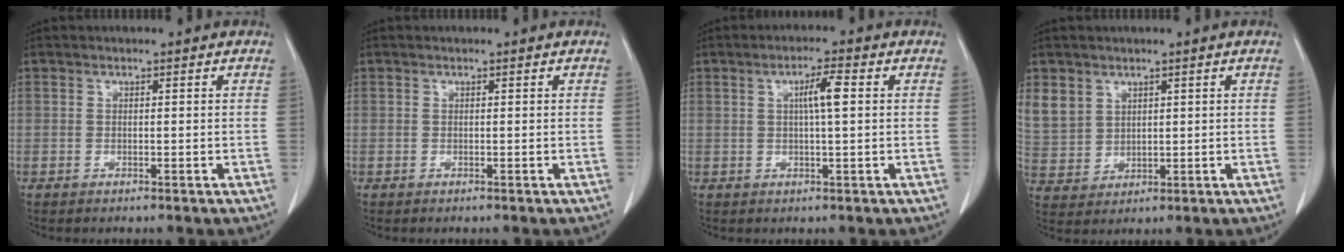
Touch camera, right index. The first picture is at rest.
{"total": 0.0}
{"total": 4.1, "force": [0.9, 0.1, 4.0], "torque": [-0.069, 0.003, 0.012]}
{"total": 9.3, "force": [4.7, 7.6, 2.6], "torque": [-0.081, 0.013, 0.115]}